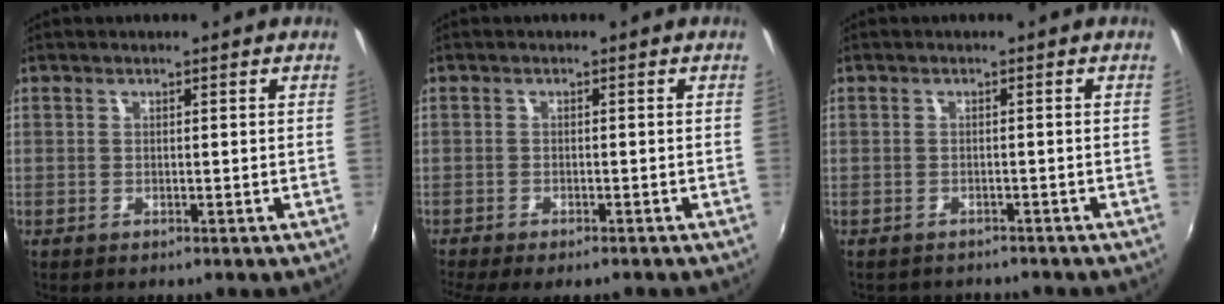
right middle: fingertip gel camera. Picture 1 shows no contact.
{"total": 5.4, "force": [-4.5, 0.9, 2.8], "torque": [-0.068, -0.027, -0.073]}
{"total": 3.6, "force": [-3.3, 1.3, 0.8], "torque": [-0.020, -0.015, -0.046]}